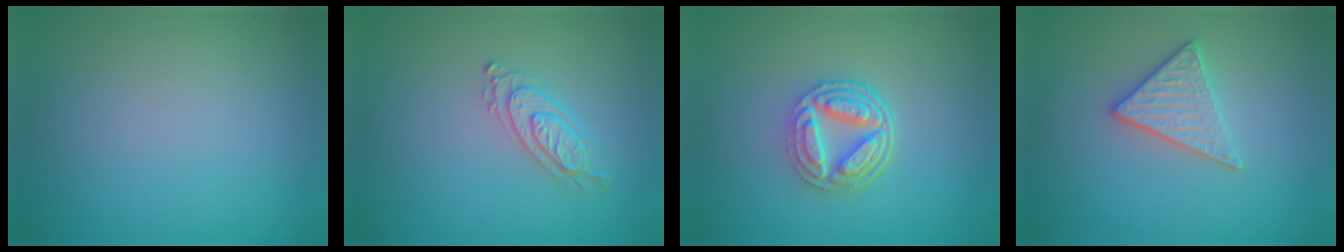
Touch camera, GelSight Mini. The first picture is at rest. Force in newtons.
{"total": 2.1, "press": 2.1, "slide": 0.5}
{"total": 5.0, "press": 3.8, "slide": 3.2}
{"total": 2.9, "press": 2.7, "slide": 1.1}